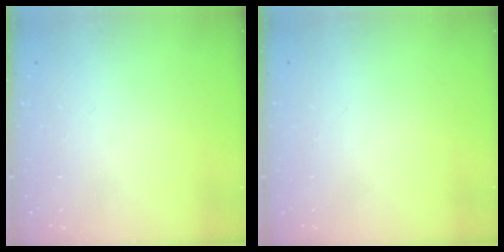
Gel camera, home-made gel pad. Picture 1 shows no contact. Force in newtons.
{"total": 0.0}